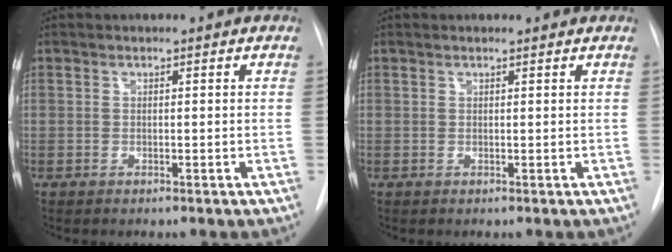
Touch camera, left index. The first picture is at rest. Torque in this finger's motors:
{"motor_torque": [-0.39, -0.18, -0.64, 0.02]}